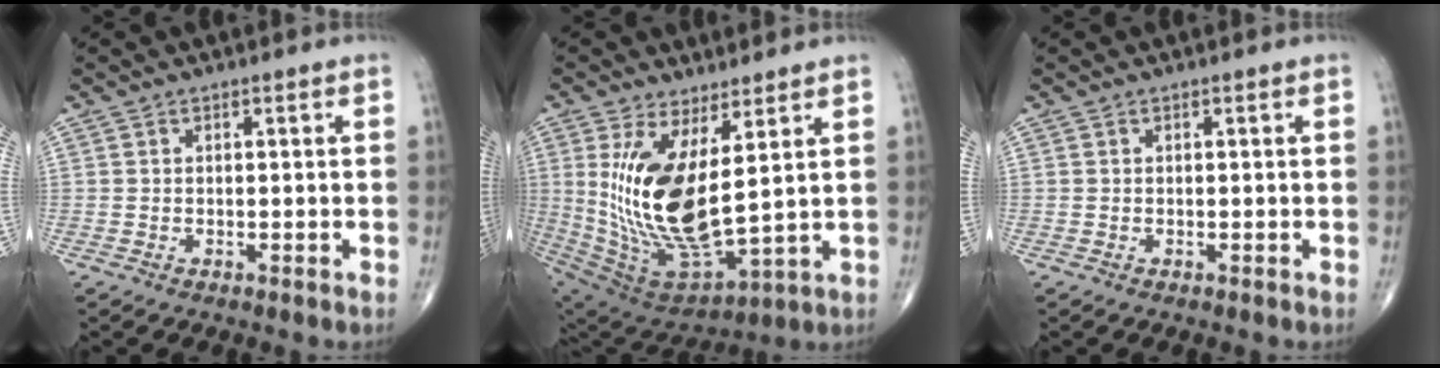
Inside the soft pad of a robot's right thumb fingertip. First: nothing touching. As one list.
[{"total": 19.1, "force": [4.0, 7.4, 17.1], "torque": [-0.344, -0.044, 0.096]}, {"total": 0.0}]